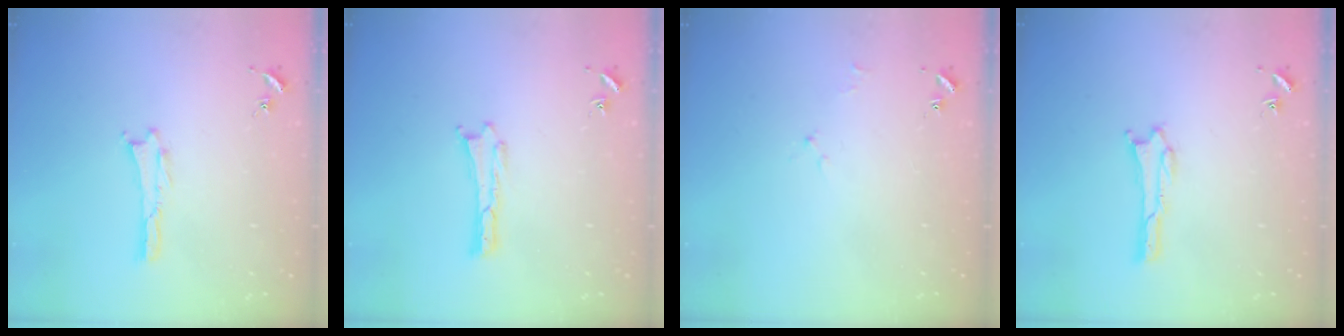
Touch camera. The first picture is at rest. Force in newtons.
{"total": 0.0}
{"total": 1.7, "press": 1.6, "slide": 0.3}
{"total": 0.8, "press": 0.8, "slide": 0.2}